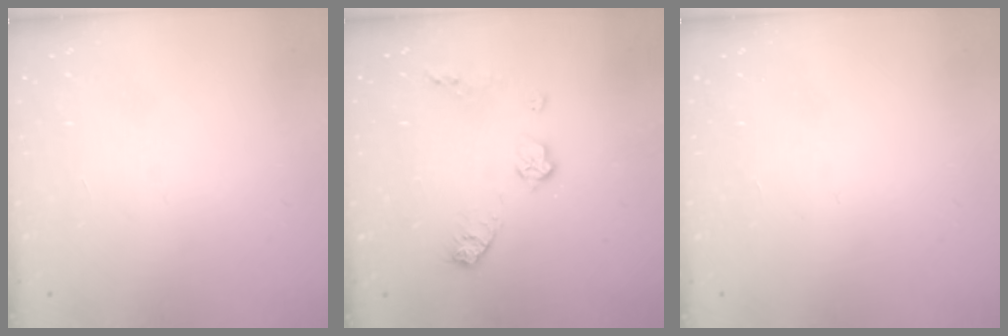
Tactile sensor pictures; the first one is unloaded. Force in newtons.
{"total": 8.9, "press": 8.9, "slide": 0.4}
{"total": 0.0}